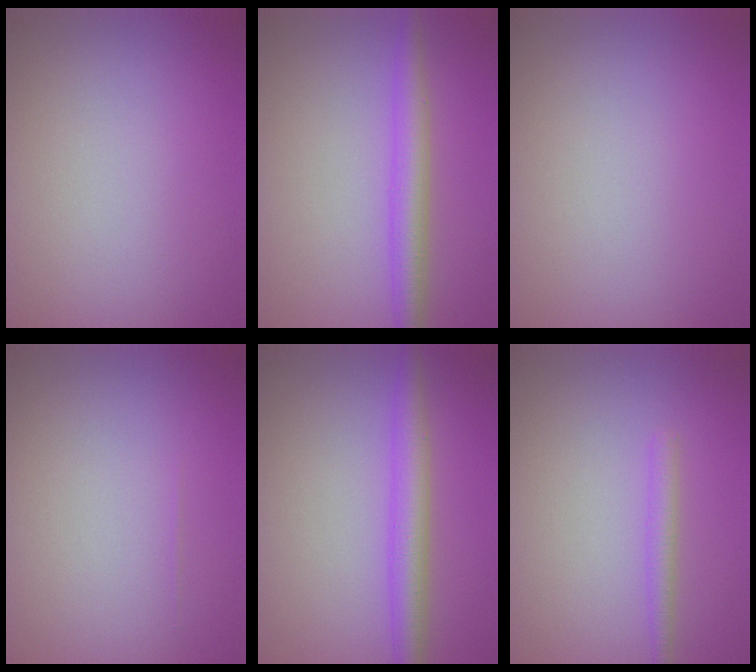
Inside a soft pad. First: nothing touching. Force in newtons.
{"total": 3.5, "press": 3.5, "slide": 0.1}
{"total": 0.0}
{"total": 0.0}
{"total": 3.6, "press": 3.6, "slide": 0.0}
{"total": 1.6, "press": 1.6, "slide": 0.0}